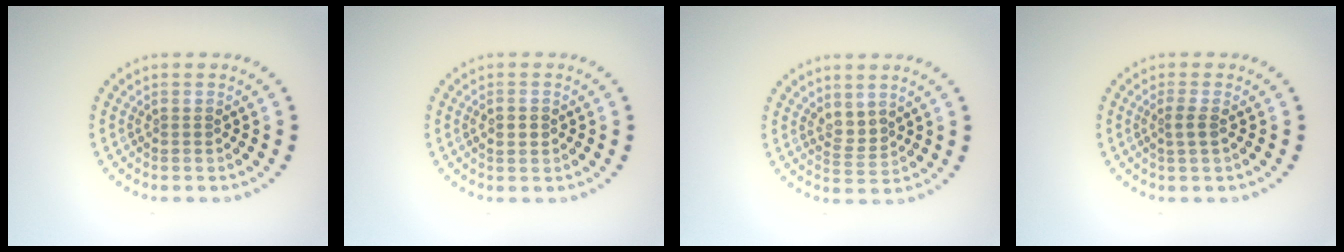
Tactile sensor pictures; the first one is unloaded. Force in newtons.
{"total": 1.4, "press": 1.4, "slide": 0.0}
{"total": 1.8, "press": 1.4, "slide": 1.2}
{"total": 1.2, "press": 1.1, "slide": 0.6}